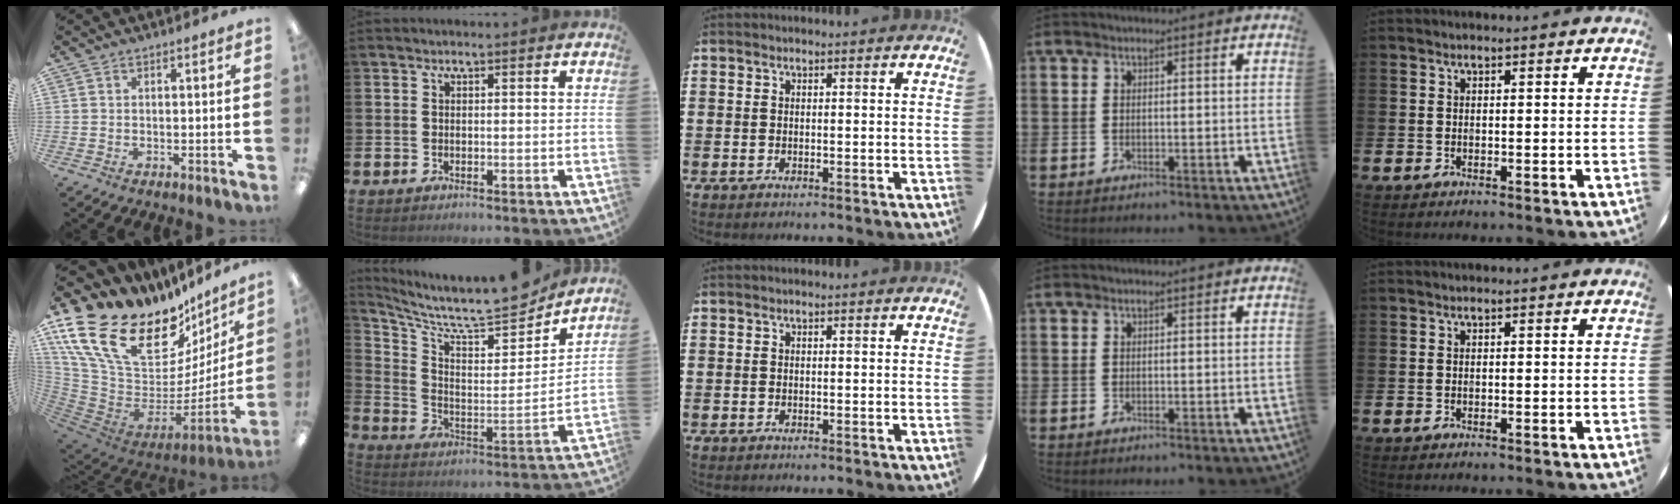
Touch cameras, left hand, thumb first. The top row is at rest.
{"thumb": {"total": 25.9, "force": [16.0, 13.1, 15.6], "torque": [-0.268, -0.121, 0.321]}, "index": {"total": 9.1, "force": [8.3, 1.3, 3.5], "torque": [-0.095, -0.076, 0.134]}}